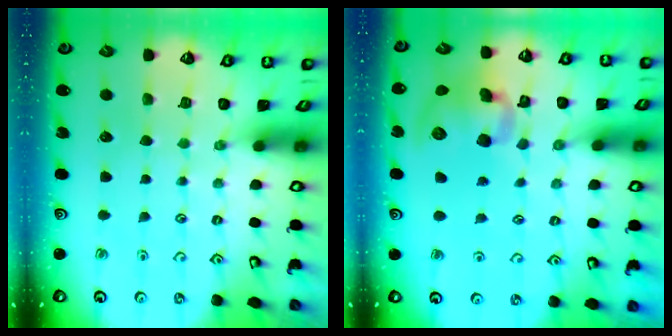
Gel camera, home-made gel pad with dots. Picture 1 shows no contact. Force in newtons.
{"total": 12.3, "press": 12.1, "slide": 2.3}